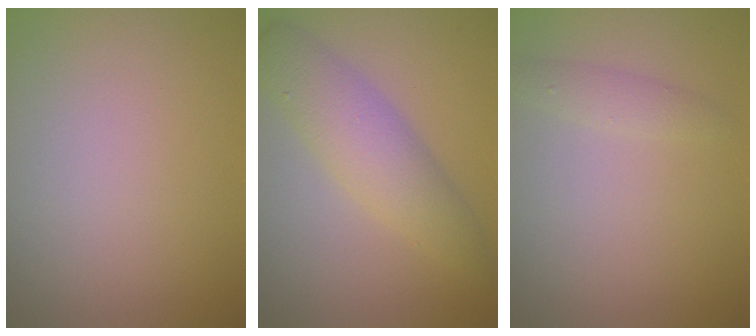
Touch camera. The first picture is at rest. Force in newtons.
{"total": 4.5, "press": 4.5, "slide": 0.1}
{"total": 1.3, "press": 1.3, "slide": 0.0}